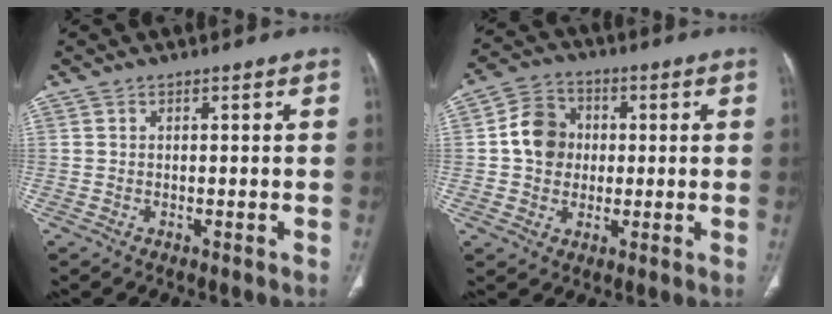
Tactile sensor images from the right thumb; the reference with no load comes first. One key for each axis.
{"total": 8.9, "fx": 0.5, "fy": 7.8, "fz": 4.4, "tx": -0.053, "ty": 0.014, "tz": -0.001}